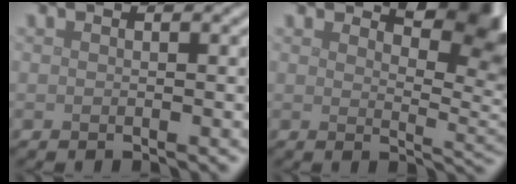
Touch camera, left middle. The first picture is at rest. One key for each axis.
{"total": 6.0, "fx": 4.0, "fy": 2.0, "fz": 4.0, "tx": -0.047, "ty": -0.003, "tz": 0.055}